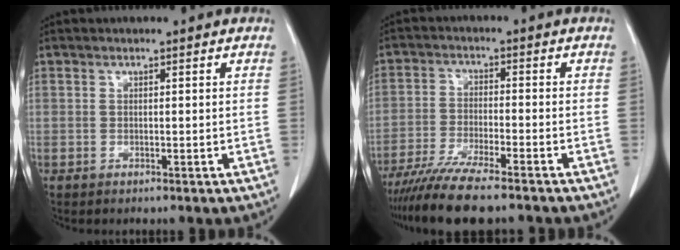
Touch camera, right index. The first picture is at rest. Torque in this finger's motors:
{"motor_torque": [0.57, -0.61, 0.50, 0.20]}